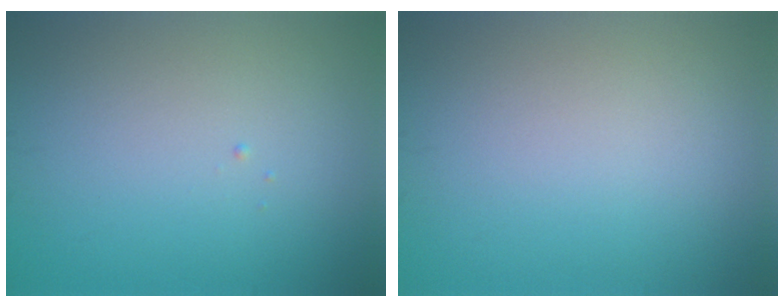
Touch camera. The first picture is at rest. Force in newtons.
{"total": 0.0}